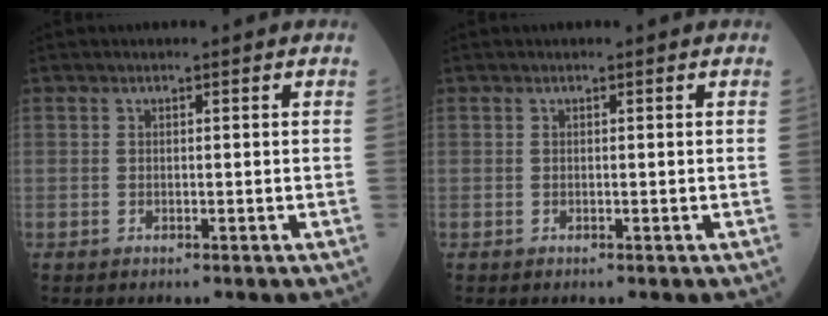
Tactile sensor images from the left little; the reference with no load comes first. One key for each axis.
{"total": 0.0}